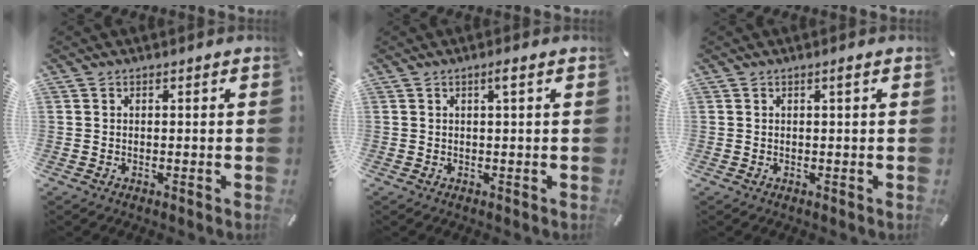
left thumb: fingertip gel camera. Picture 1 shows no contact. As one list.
[{"total": 1.8, "force": [0.6, 0.0, 1.7], "torque": [-0.034, 0.000, 0.009]}, {"total": 0.8, "force": [0.2, 0.0, 0.7], "torque": [-0.014, 0.001, 0.004]}]